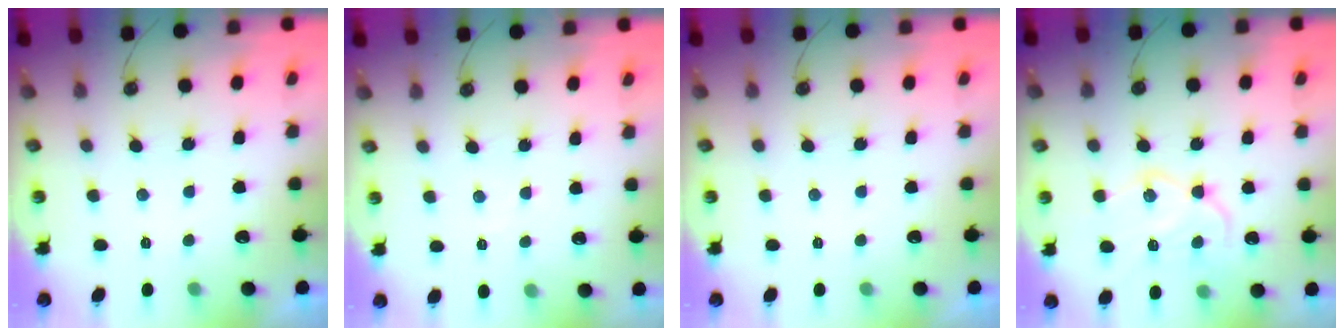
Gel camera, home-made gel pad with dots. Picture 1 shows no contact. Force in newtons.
{"total": 3.1, "press": 3.0, "slide": 0.5}
{"total": 0.0}
{"total": 17.2, "press": 17.2, "slide": 1.4}